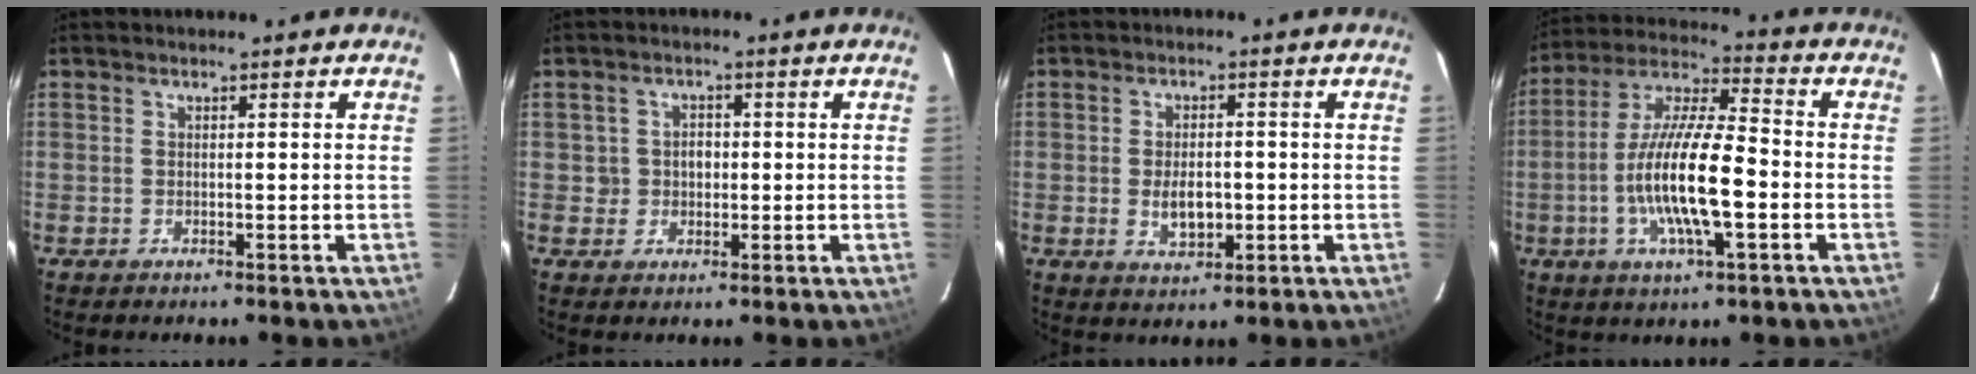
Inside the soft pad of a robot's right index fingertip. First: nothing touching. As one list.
[{"total": 3.1, "force": [-0.1, 3.0, 0.8], "torque": [-0.011, 0.012, -0.002]}, {"total": 5.4, "force": [-0.9, 3.1, 4.4], "torque": [-0.082, -0.004, -0.009]}, {"total": 15.7, "force": [-3.7, 3.5, 14.8], "torque": [-0.291, -0.004, -0.073]}]